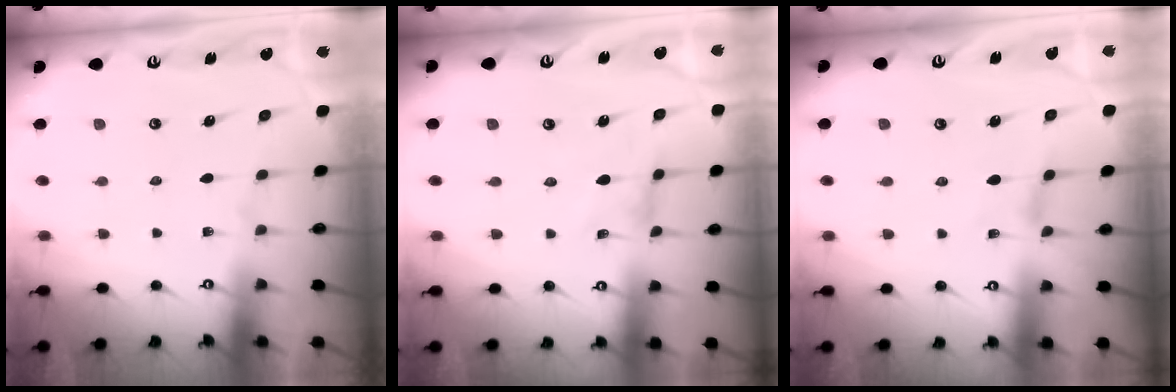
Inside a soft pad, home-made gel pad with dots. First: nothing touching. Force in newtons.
{"total": 0.6, "press": 0.6, "slide": 0.2}
{"total": 0.9, "press": 0.8, "slide": 0.4}